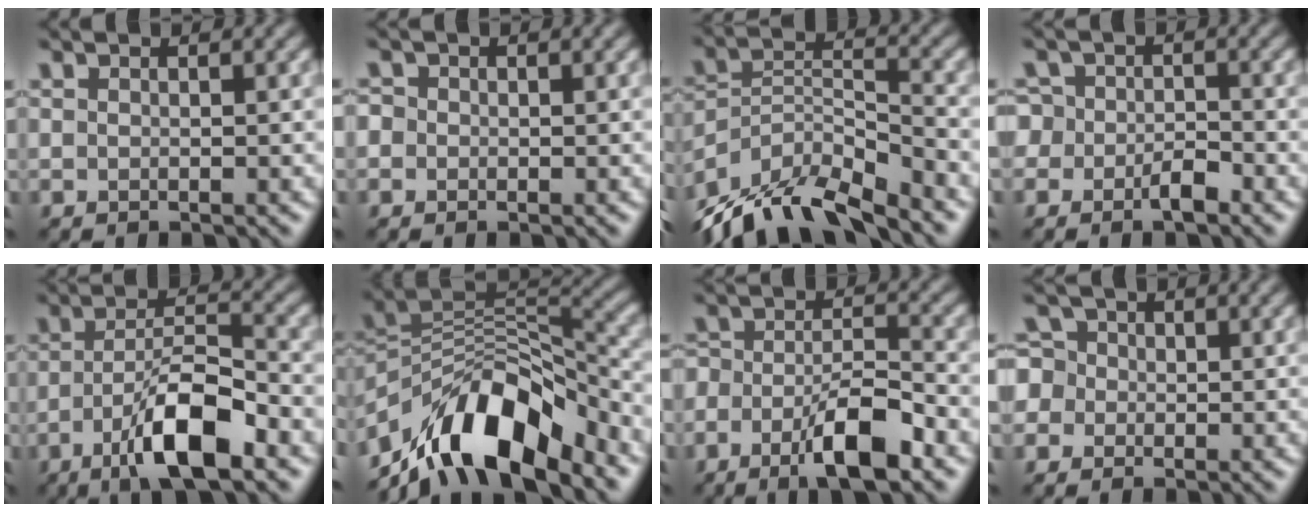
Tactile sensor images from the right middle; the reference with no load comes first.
{"total": 1.1, "force": [-0.1, 1.1, 0.3], "torque": [-0.002, 0.001, -0.005]}
{"total": 10.9, "force": [-9.3, 3.2, 4.7], "torque": [-0.091, 0.003, -0.169]}
{"total": 3.2, "force": [-1.8, 2.1, 1.6], "torque": [-0.022, 0.000, -0.042]}
{"total": 7.8, "force": [-4.0, 2.3, 6.3], "torque": [-0.111, 0.007, -0.072]}
{"total": 12.0, "force": [-8.4, 4.8, 7.1], "torque": [-0.114, 0.010, -0.159]}
{"total": 6.3, "force": [-3.8, 2.0, 4.6], "torque": [-0.081, 0.003, -0.070]}
{"total": 4.6, "force": [-0.5, 4.2, 1.8], "torque": [-0.039, 0.030, -0.041]}